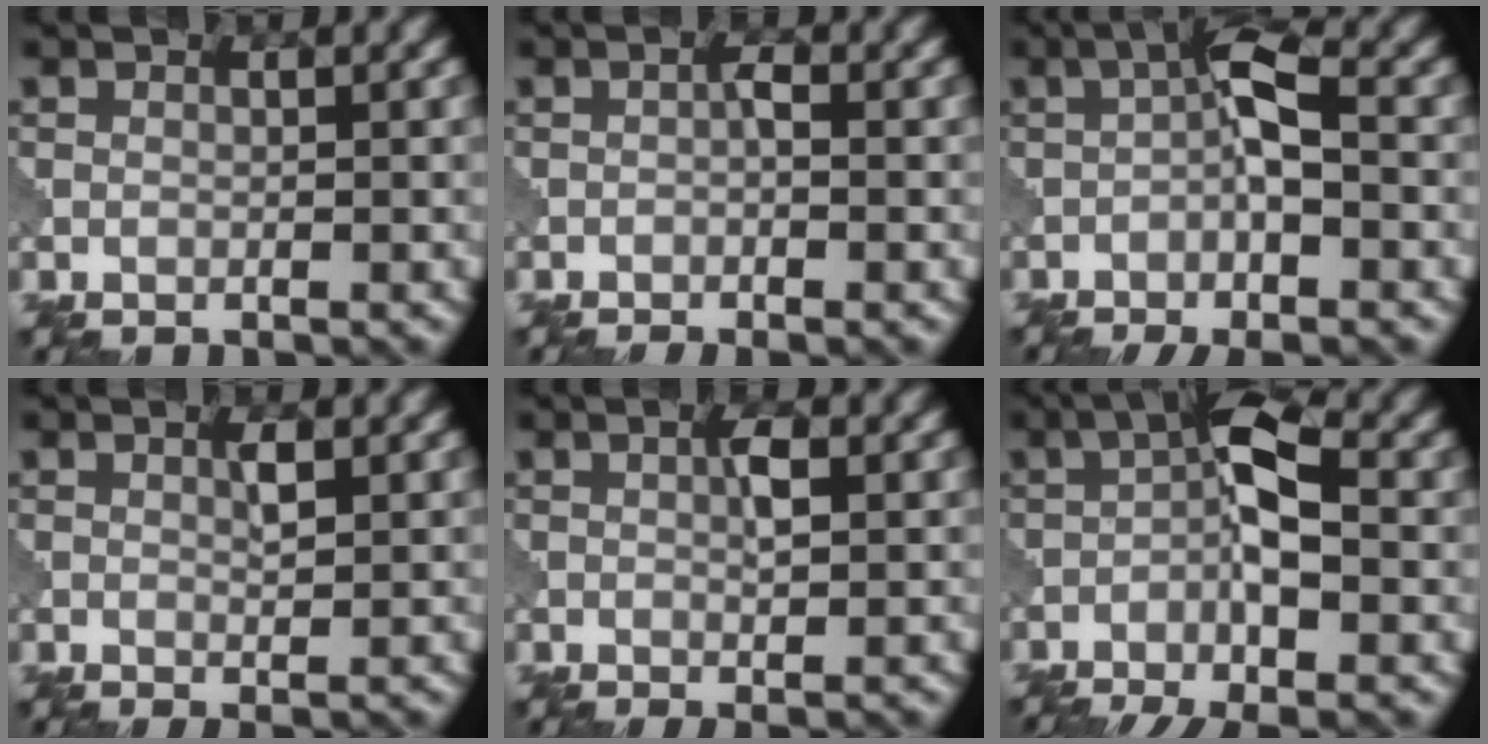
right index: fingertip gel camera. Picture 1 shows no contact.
{"total": 1.7, "force": [-0.7, 0.2, 1.5], "torque": [-0.026, 0.001, -0.016]}
{"total": 6.3, "force": [-1.7, 1.7, 5.8], "torque": [-0.096, 0.011, -0.038]}
{"total": 1.5, "force": [0.3, 0.2, 1.4], "torque": [-0.025, 0.001, 0.002]}
{"total": 2.1, "force": [0.1, 0.3, 2.1], "torque": [-0.035, 0.002, 0.001]}
{"total": 9.2, "force": [-2.9, 3.0, 8.3], "torque": [-0.138, 0.008, -0.059]}